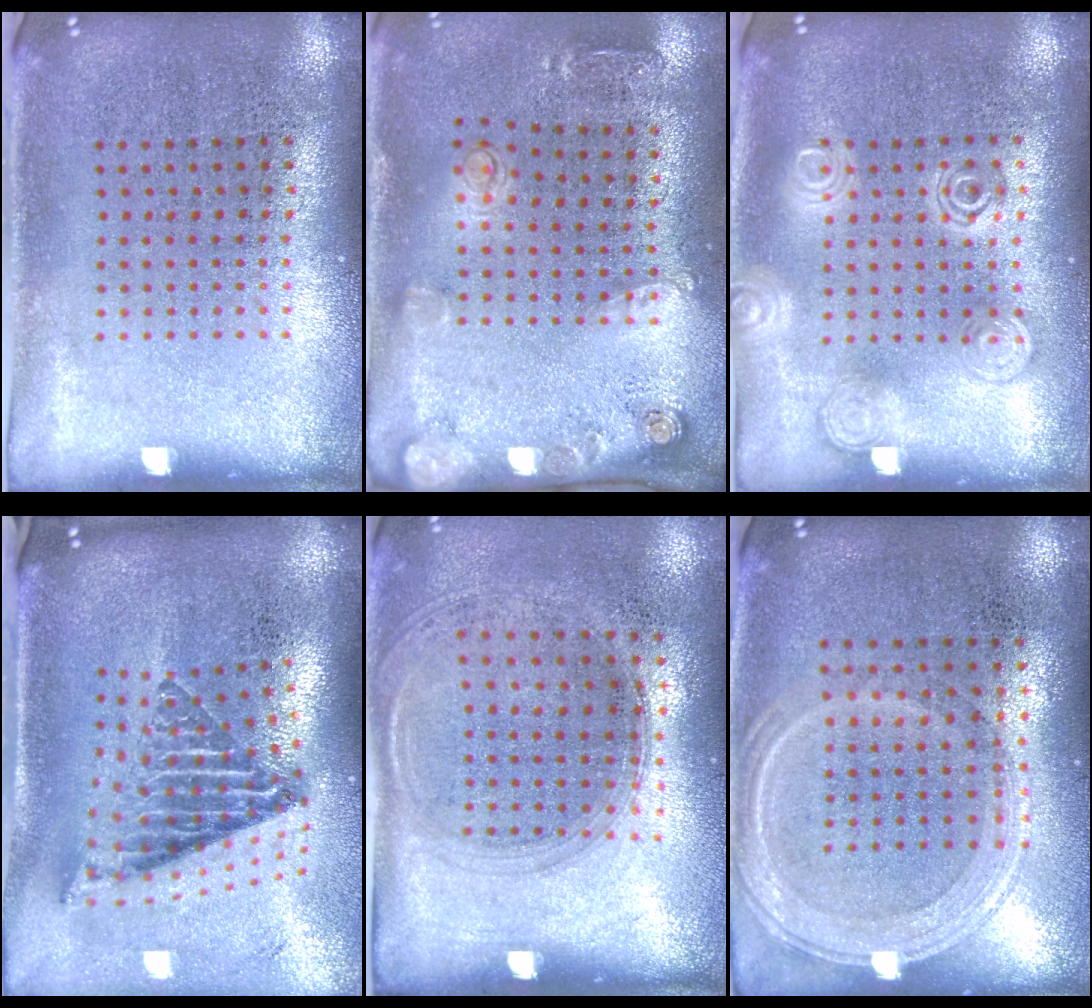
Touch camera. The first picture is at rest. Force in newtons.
{"total": 1.8, "press": 1.4, "slide": 1.1}
{"total": 1.3, "press": 1.3, "slide": 0.1}
{"total": 2.6, "press": 1.6, "slide": 2.1}
{"total": 1.3, "press": 1.2, "slide": 0.5}
{"total": 1.3, "press": 1.2, "slide": 0.4}